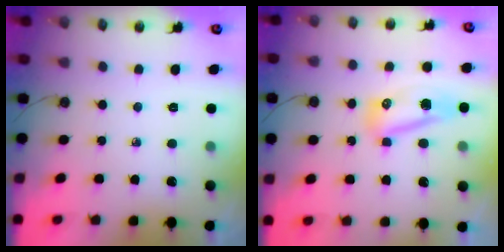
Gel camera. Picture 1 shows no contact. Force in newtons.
{"total": 8.7, "press": 8.4, "slide": 2.3}